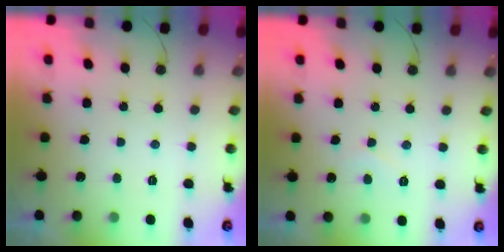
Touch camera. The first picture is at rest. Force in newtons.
{"total": 4.1, "press": 4.1, "slide": 0.4}